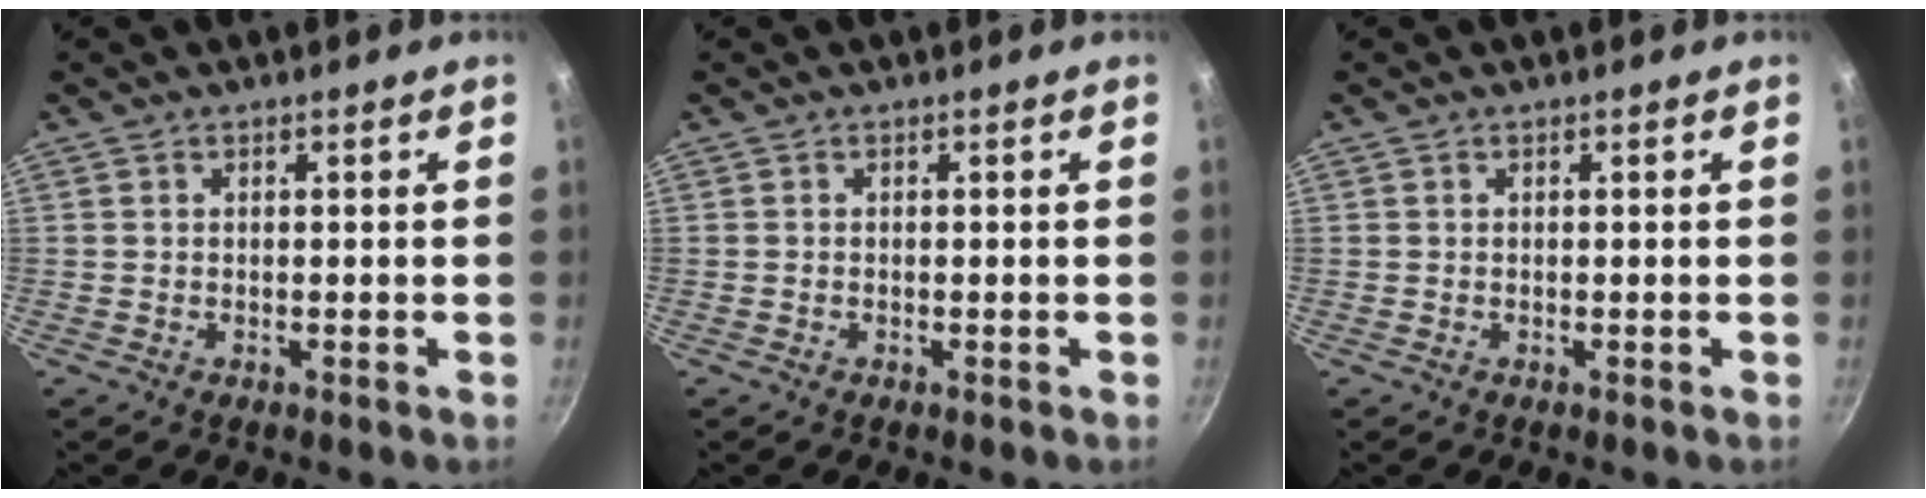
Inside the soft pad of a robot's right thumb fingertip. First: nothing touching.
{"total": 0.0}
{"total": 0.0}